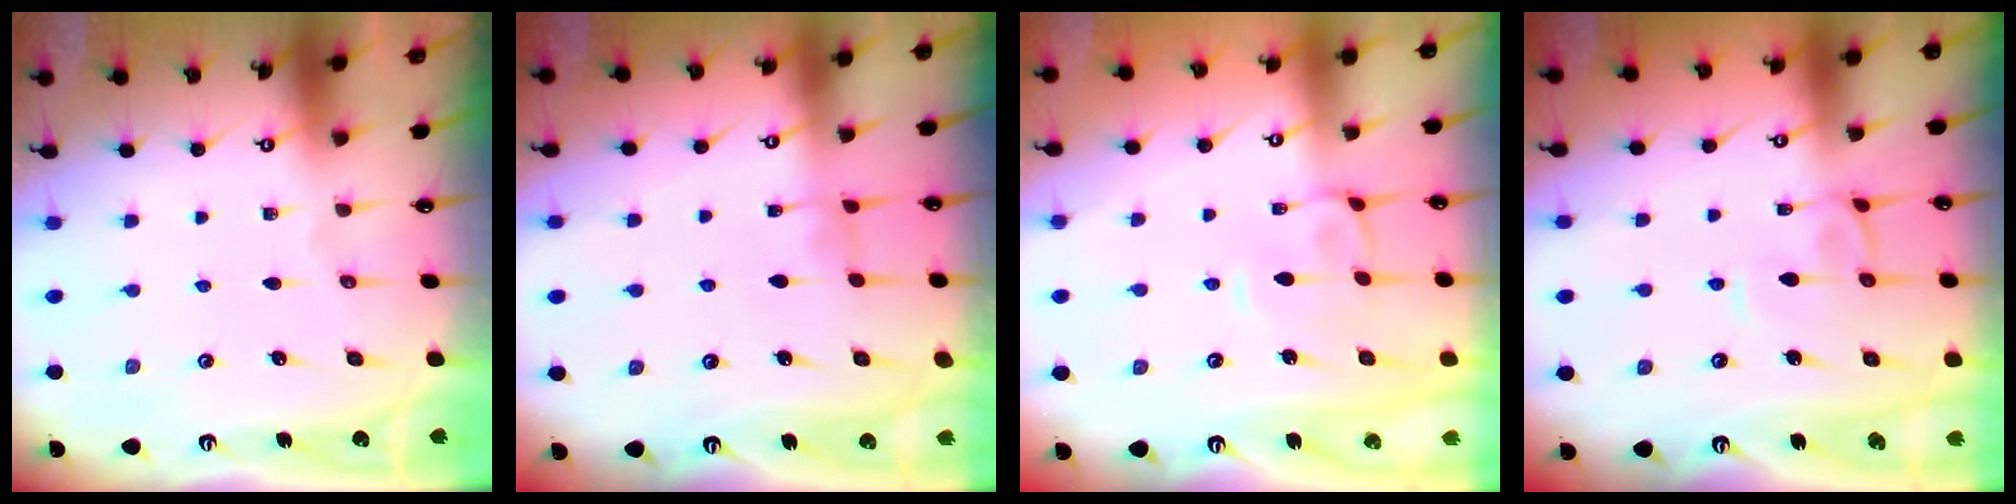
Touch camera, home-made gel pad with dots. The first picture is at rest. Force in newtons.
{"total": 0.8, "press": 0.6, "slide": 0.6}
{"total": 0.9, "press": 0.5, "slide": 0.7}
{"total": 0.9, "press": 0.8, "slide": 0.4}